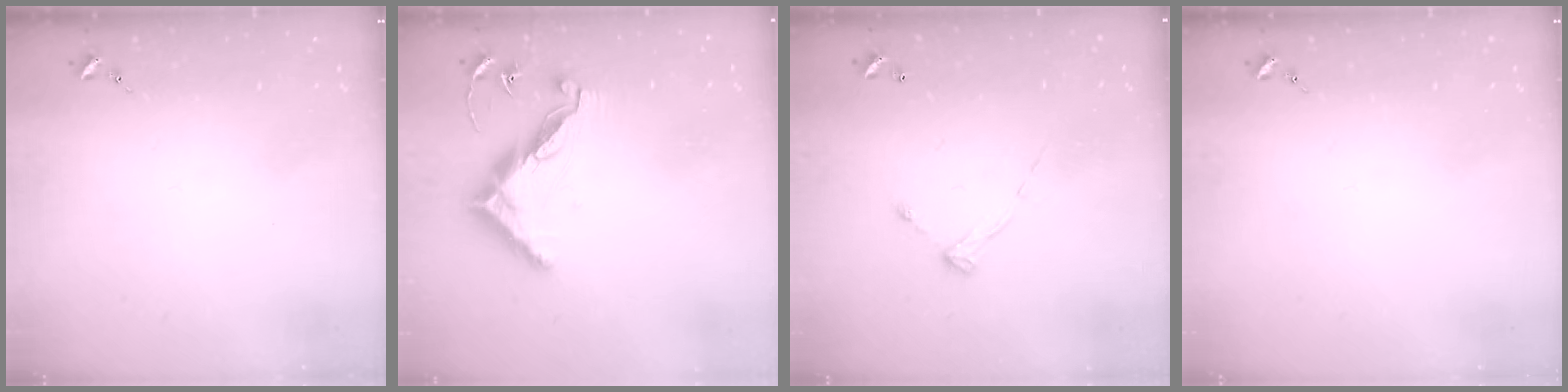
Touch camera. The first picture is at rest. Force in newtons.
{"total": 11.6, "press": 11.6, "slide": 0.4}
{"total": 6.2, "press": 6.2, "slide": 0.3}
{"total": 0.0}